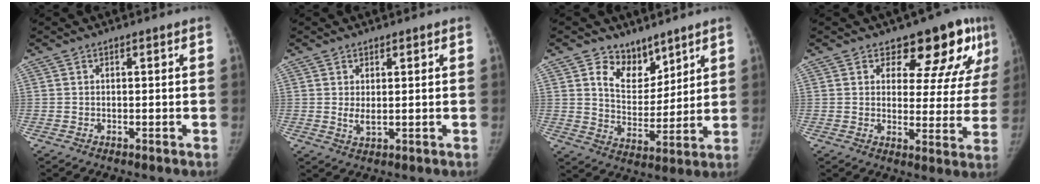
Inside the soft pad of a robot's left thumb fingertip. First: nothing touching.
{"total": 2.4, "force": [0.5, 1.1, 2.1], "torque": [-0.035, -0.009, 0.013]}
{"total": 9.1, "force": [6.4, 5.7, 2.9], "torque": [-0.011, -0.051, 0.121]}
{"total": 14.0, "force": [8.8, 6.9, 8.3], "torque": [-0.048, -0.052, 0.102]}